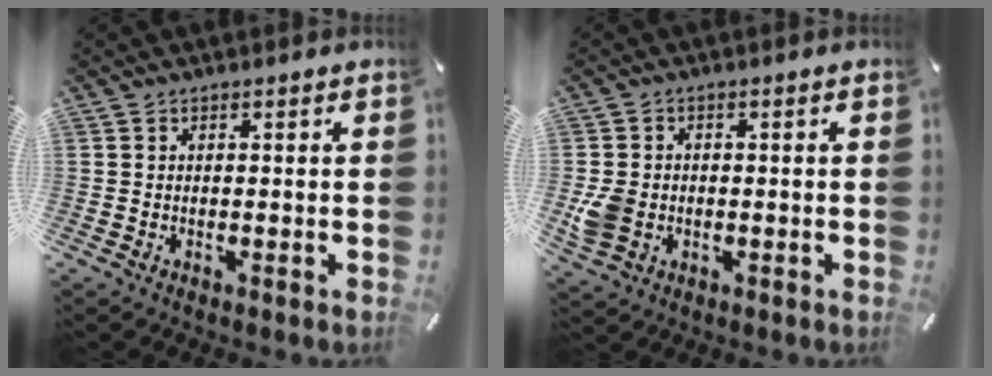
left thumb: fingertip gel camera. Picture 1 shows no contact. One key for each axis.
{"total": 5.8, "fx": -1.0, "fy": 4.8, "fz": 3.1, "tx": -0.064, "ty": 0.004, "tz": -0.018}